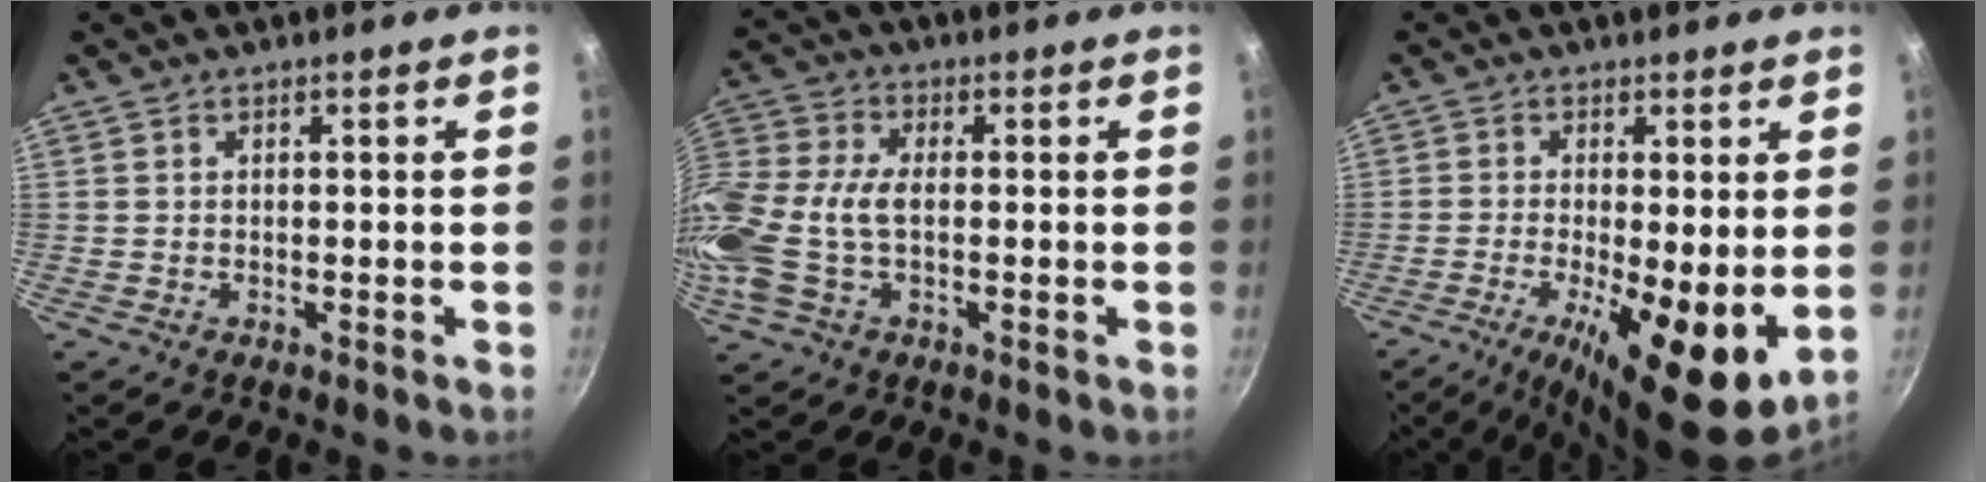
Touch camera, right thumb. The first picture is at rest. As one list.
[{"total": 14.8, "force": [-1.6, 8.9, 11.8], "torque": [-0.266, 0.014, -0.046]}, {"total": 13.1, "force": [-2.6, 4.0, 12.2], "torque": [-0.201, -0.015, -0.037]}]